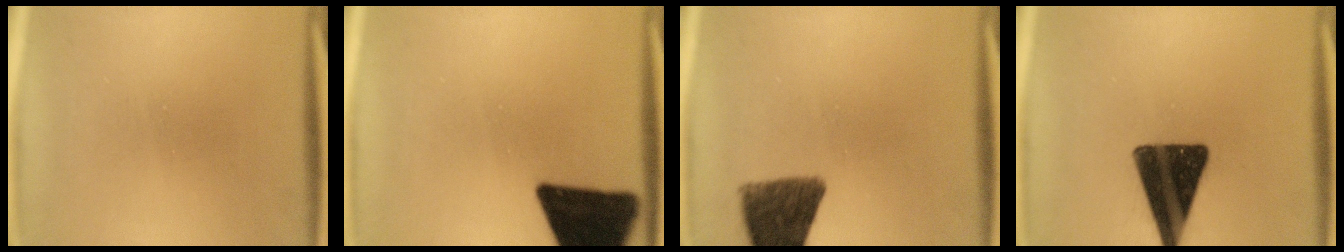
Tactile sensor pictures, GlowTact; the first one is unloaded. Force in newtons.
{"total": 18.9}
{"total": 10.9}
{"total": 14.5}